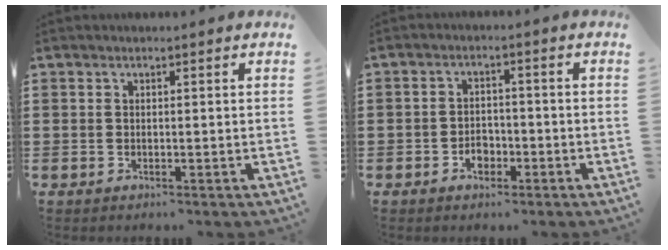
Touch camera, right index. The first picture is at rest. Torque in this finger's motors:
{"motor_torque": [0.20, 0.27, -0.02, -0.21]}